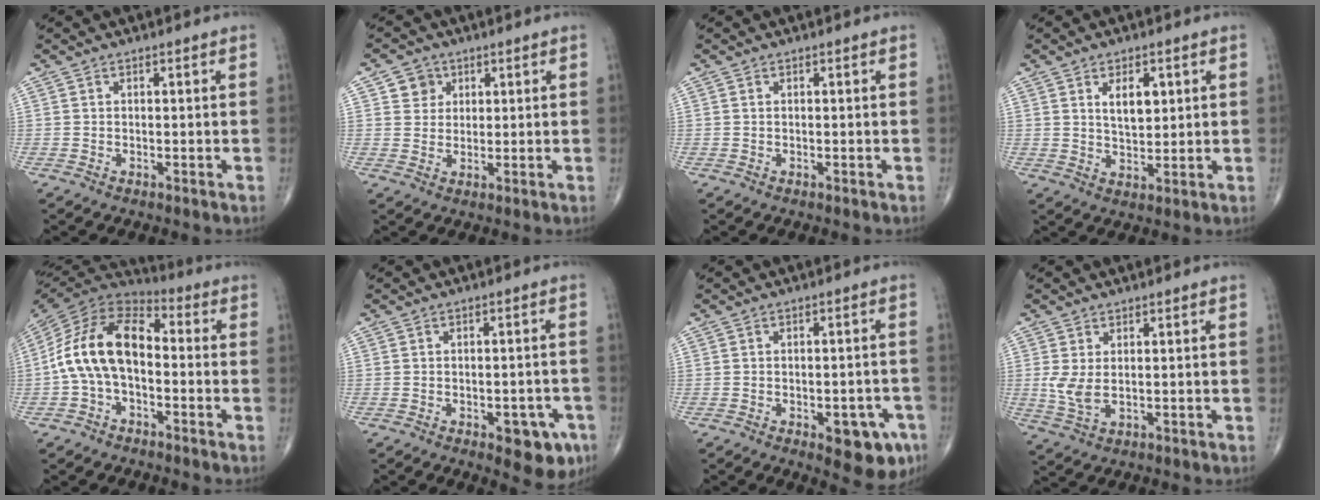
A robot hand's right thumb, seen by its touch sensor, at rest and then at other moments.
{"total": 4.3, "force": [1.8, 3.8, 0.8], "torque": [0.010, -0.005, 0.026]}
{"total": 0.0}
{"total": 5.9, "force": [2.1, 3.1, 4.5], "torque": [-0.056, -0.015, 0.038]}
{"total": 15.2, "force": [-1.5, 9.0, 12.2], "torque": [-0.224, 0.043, -0.040]}
{"total": 7.8, "force": [-3.7, 3.8, 5.7], "torque": [-0.047, 0.017, -0.039]}
{"total": 8.9, "force": [-4.1, 4.0, 6.8], "torque": [-0.061, 0.018, -0.043]}
{"total": 4.4, "force": [0.4, 2.3, 3.8], "torque": [-0.088, -0.005, 0.016]}